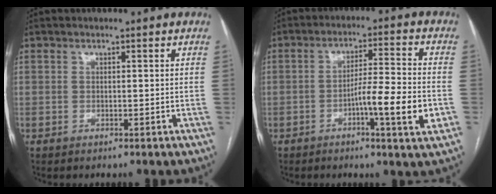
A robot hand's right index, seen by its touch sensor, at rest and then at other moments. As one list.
[{"total": 9.7, "force": [-3.1, -0.2, 9.2], "torque": [-0.148, -0.002, -0.053]}]